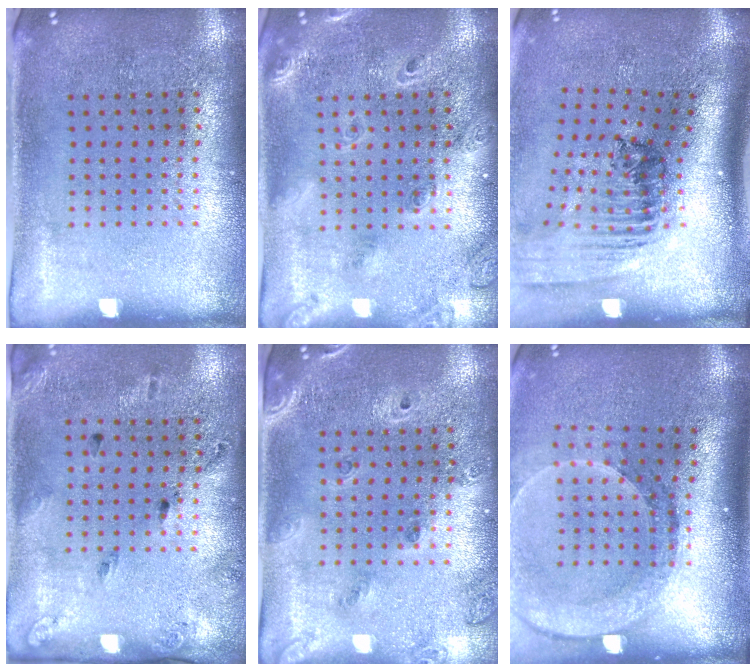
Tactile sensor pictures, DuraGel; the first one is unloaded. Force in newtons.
{"total": 2.0, "press": 1.7, "slide": 0.9}
{"total": 2.4, "press": 1.7, "slide": 1.8}
{"total": 1.8, "press": 1.1, "slide": 1.5}
{"total": 1.5, "press": 1.4, "slide": 0.7}
{"total": 2.8, "press": 2.1, "slide": 1.8}